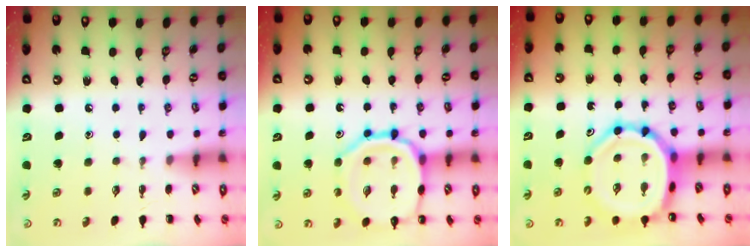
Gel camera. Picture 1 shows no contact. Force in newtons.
{"total": 15.7, "press": 15.6, "slide": 1.4}
{"total": 12.2, "press": 11.6, "slide": 3.7}